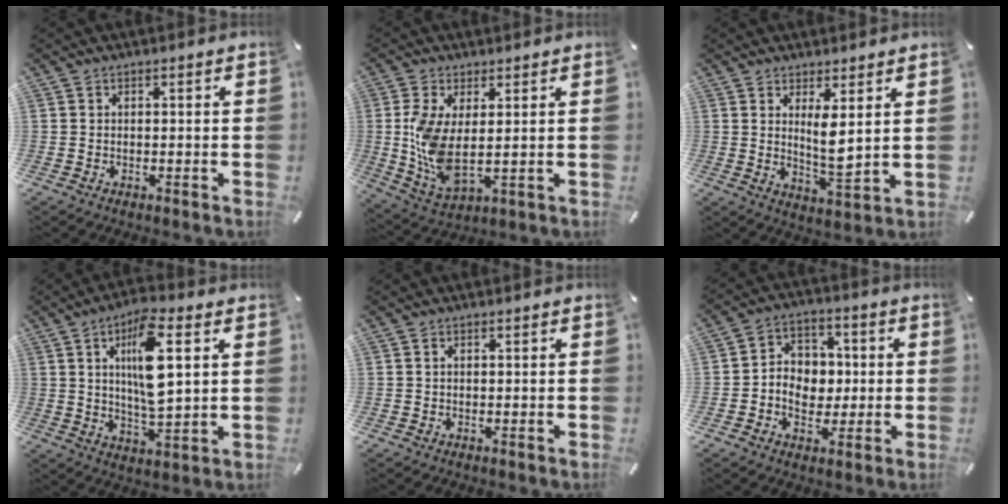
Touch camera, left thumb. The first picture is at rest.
{"total": 9.5, "force": [1.9, 4.5, 8.1], "torque": [-0.197, -0.021, 0.034]}
{"total": 6.9, "force": [2.6, 2.1, 6.1], "torque": [-0.113, -0.023, 0.038]}
{"total": 13.7, "force": [4.1, 4.9, 12.2], "torque": [-0.213, -0.015, 0.060]}
{"total": 0.7, "force": [0.2, 0.5, 0.4], "torque": [-0.009, 0.005, 0.002]}
{"total": 8.3, "force": [-1.1, 7.4, 3.5], "torque": [-0.050, 0.018, -0.016]}